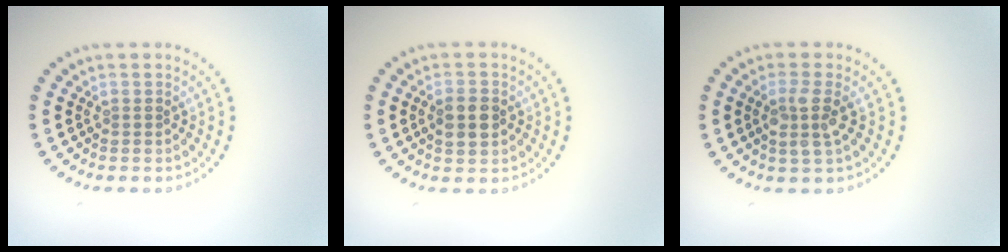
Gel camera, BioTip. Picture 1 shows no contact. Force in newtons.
{"total": 2.6, "press": 2.6, "slide": 0.1}
{"total": 2.6, "press": 2.2, "slide": 1.3}